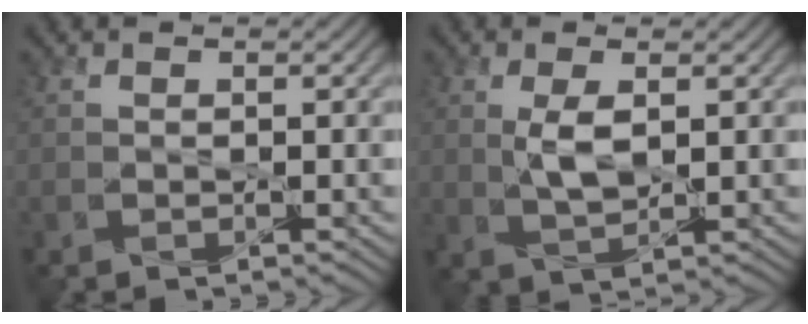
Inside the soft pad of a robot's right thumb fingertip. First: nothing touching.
{"total": 3.9, "force": [0.8, 1.7, 3.5], "torque": [-0.080, -0.004, 0.019]}